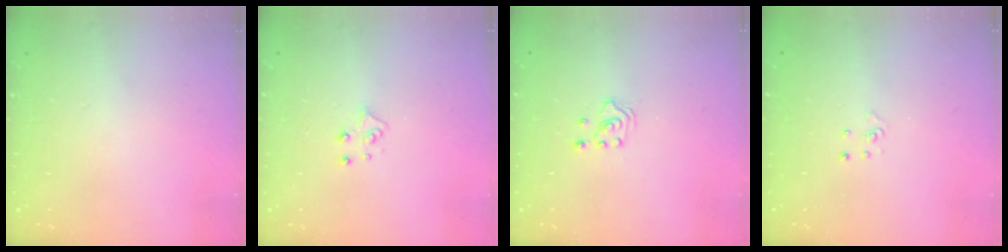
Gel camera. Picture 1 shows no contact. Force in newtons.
{"total": 4.6, "press": 4.6, "slide": 0.5}
{"total": 1.8, "press": 1.8, "slide": 0.2}
{"total": 2.8, "press": 2.8, "slide": 0.2}